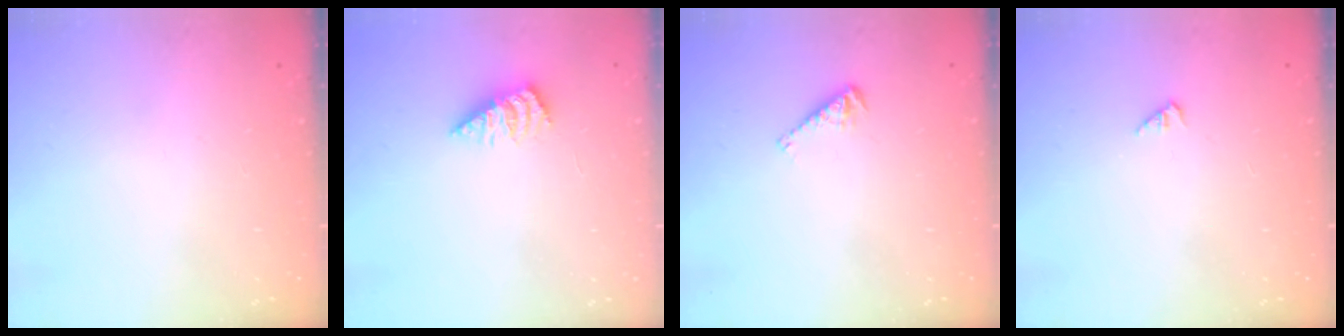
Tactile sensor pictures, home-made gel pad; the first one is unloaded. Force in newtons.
{"total": 2.9, "press": 2.9, "slide": 0.3}
{"total": 3.4, "press": 3.4, "slide": 0.5}
{"total": 1.7, "press": 1.7, "slide": 0.3}